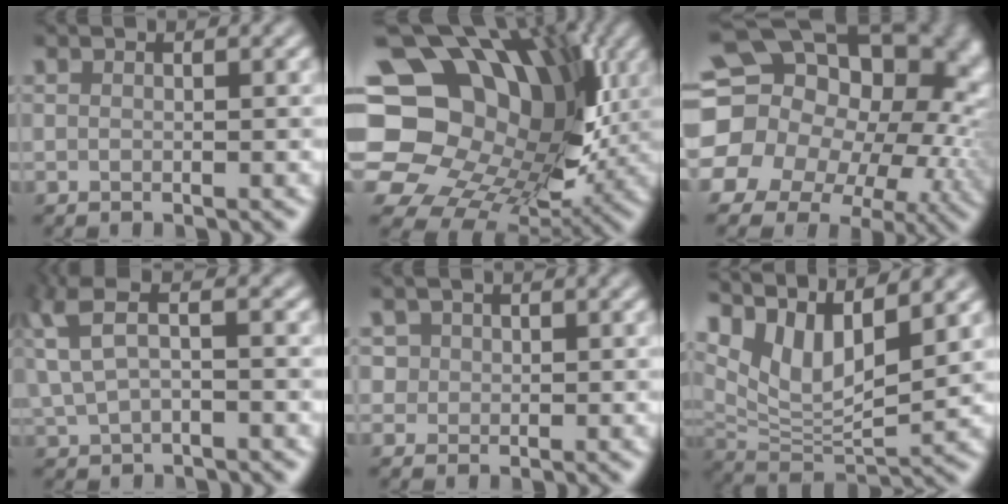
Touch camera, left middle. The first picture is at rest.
{"total": 19.6, "force": [3.0, 15.4, 11.8], "torque": [-0.197, 0.006, 0.063]}
{"total": 21.3, "force": [0.1, 17.4, 12.4], "torque": [-0.204, 0.026, -0.019]}
{"total": 4.4, "force": [1.3, 2.1, 3.7], "torque": [-0.089, 0.011, 0.023]}
{"total": 2.2, "force": [0.9, 1.9, 0.6], "torque": [-0.012, -0.001, 0.025]}
{"total": 7.6, "force": [4.8, 2.7, 5.3], "torque": [-0.106, -0.008, 0.093]}